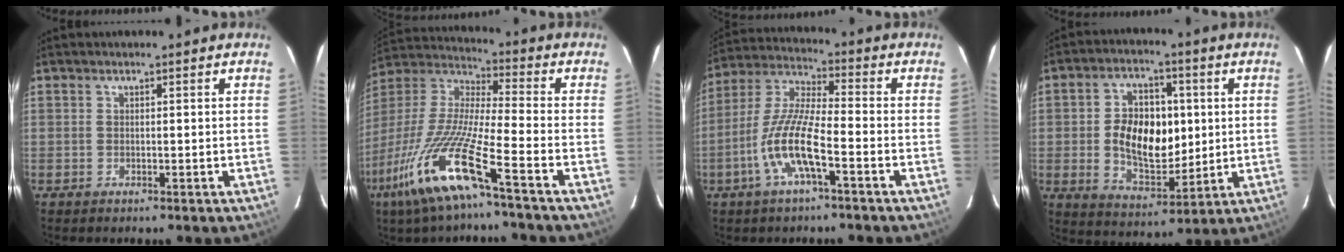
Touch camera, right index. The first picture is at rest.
{"total": 17.7, "force": [-10.3, 0.8, 14.3], "torque": [-0.286, -0.039, -0.204]}
{"total": 11.4, "force": [-4.7, 1.9, 10.1], "torque": [-0.217, -0.002, -0.094]}
{"total": 13.3, "force": [0.7, 8.5, 10.3], "torque": [-0.185, 0.012, 0.025]}